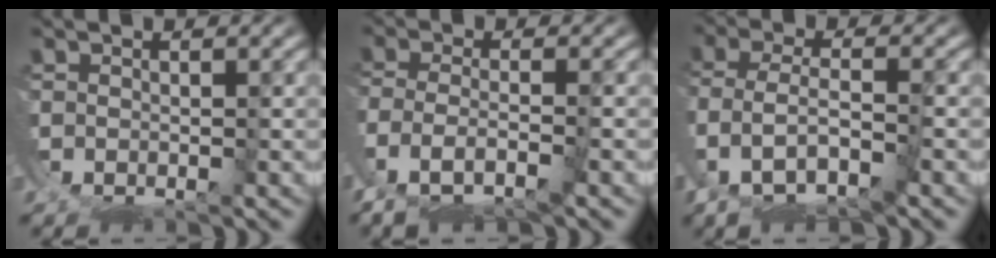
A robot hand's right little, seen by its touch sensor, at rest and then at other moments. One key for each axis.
{"total": 4.9, "fx": -2.2, "fy": 2.6, "fz": 3.6, "tx": -0.085, "ty": -0.022, "tz": -0.027}
{"total": 6.2, "fx": -1.6, "fy": 4.6, "fz": 3.9, "tx": -0.107, "ty": -0.015, "tz": -0.023}